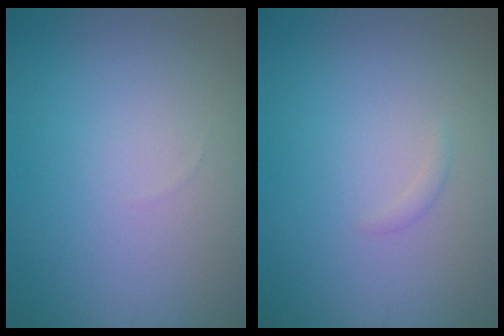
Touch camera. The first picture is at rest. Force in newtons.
{"total": 0.5, "press": 0.5, "slide": 0.0}